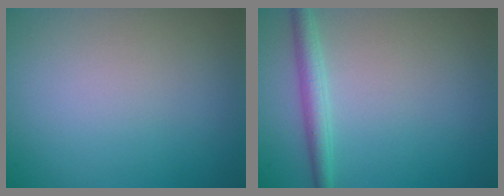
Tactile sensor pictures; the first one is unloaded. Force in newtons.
{"total": 2.3, "press": 2.3, "slide": 0.1}